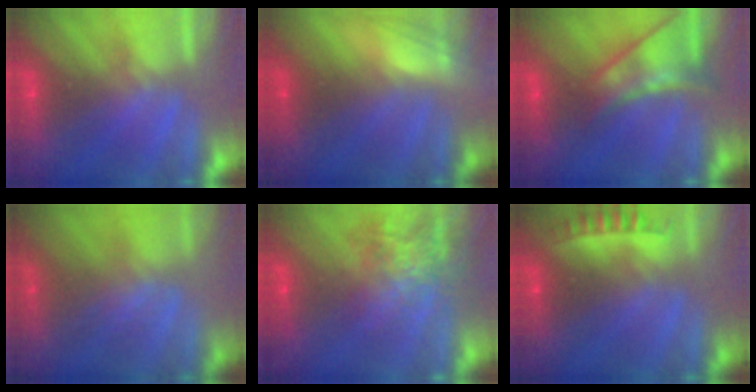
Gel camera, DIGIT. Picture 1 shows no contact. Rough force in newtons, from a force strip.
{"total": 2.8}
{"total": 5.8}
{"total": 2.4}
{"total": 9.4}
{"total": 2.4}